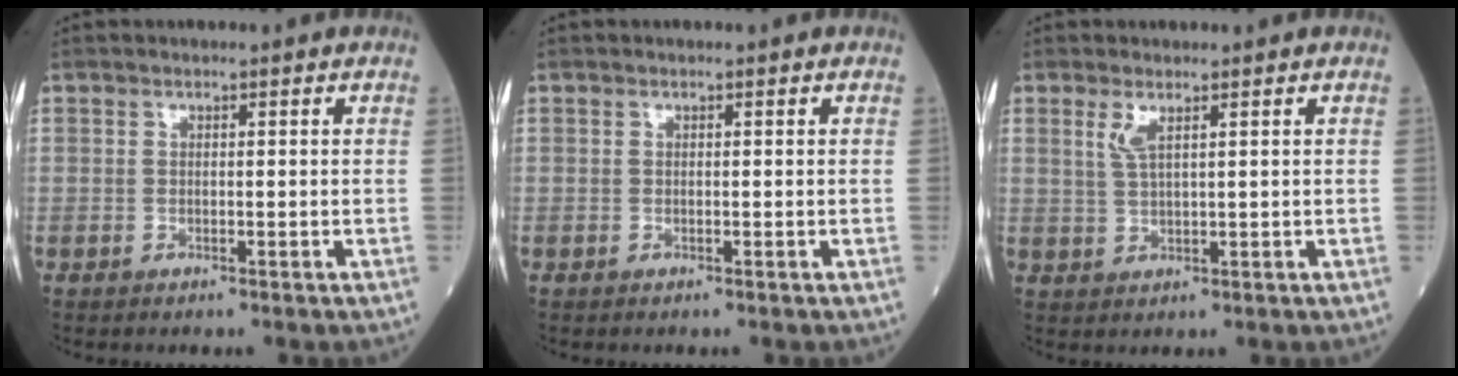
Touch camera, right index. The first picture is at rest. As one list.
[{"total": 0.0}, {"total": 2.5, "force": [1.3, 0.2, 2.1], "torque": [-0.052, -0.002, 0.031]}]